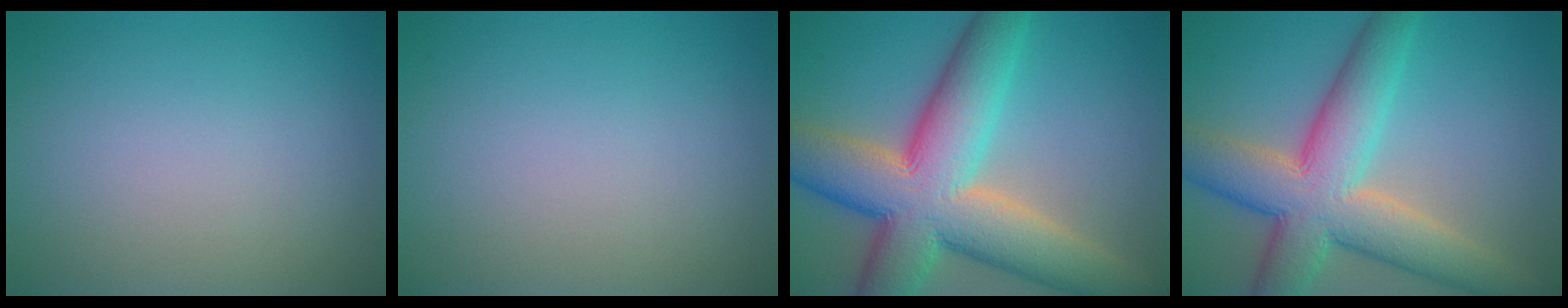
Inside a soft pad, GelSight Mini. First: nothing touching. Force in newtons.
{"total": 0.0}
{"total": 13.2, "press": 13.2, "slide": 0.9}
{"total": 9.9, "press": 9.9, "slide": 0.6}